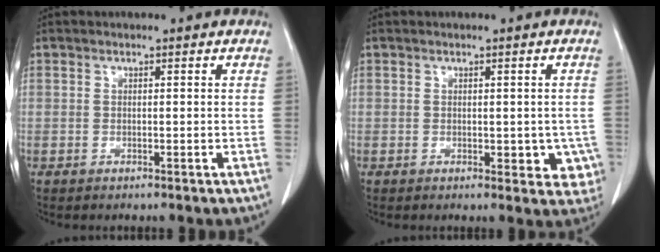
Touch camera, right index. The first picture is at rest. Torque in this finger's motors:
{"motor_torque": [0.33, -0.07, 0.24, 0.09]}